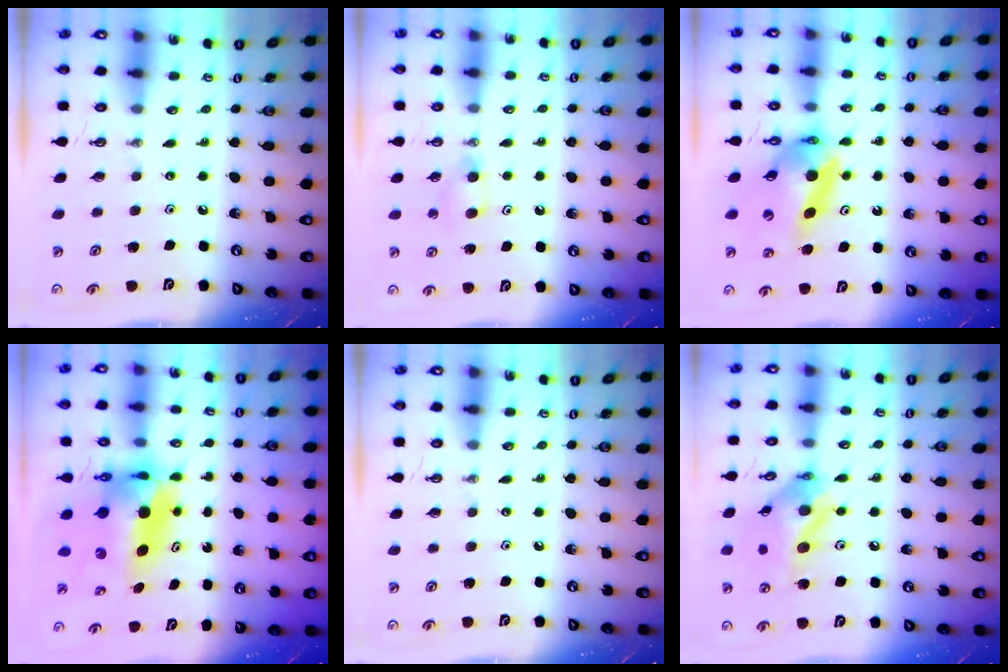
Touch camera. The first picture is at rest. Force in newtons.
{"total": 3.6, "press": 3.6, "slide": 0.7}
{"total": 11.7, "press": 11.6, "slide": 1.4}
{"total": 7.6, "press": 7.4, "slide": 1.6}
{"total": 0.0}
{"total": 14.8, "press": 14.7, "slide": 2.0}